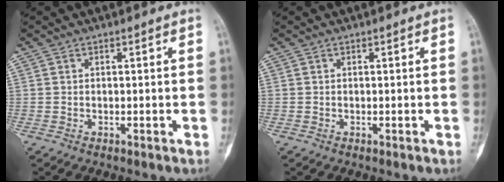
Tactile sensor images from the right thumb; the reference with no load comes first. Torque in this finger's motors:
{"motor_torque": [-0.01, 0.01, 0.00, 0.01, -0.02]}